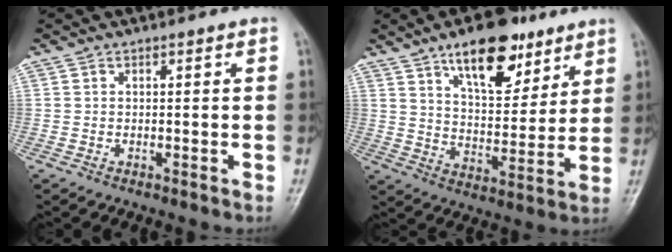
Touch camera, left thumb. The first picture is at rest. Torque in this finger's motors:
{"motor_torque": [2.42, 1.15, 1.23, -1.27, 0.13]}